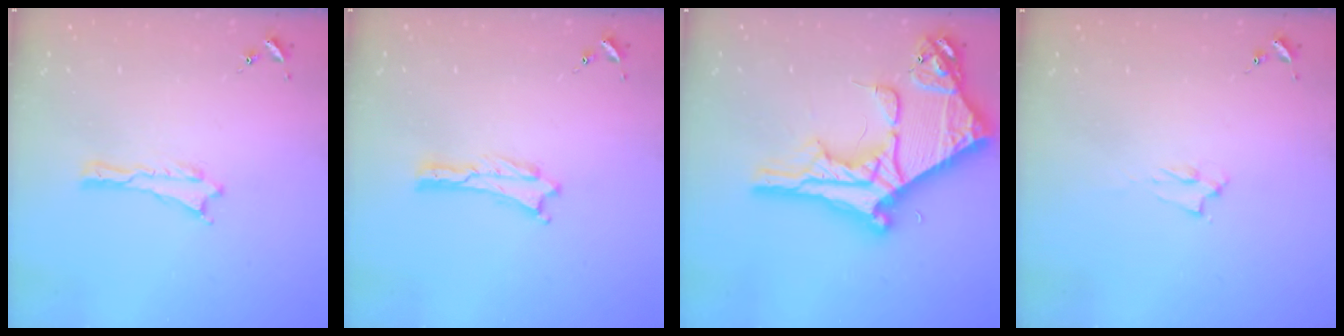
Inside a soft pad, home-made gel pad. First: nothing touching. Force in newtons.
{"total": 0.0}
{"total": 14.2, "press": 14.1, "slide": 1.3}
{"total": 1.4, "press": 1.3, "slide": 0.3}